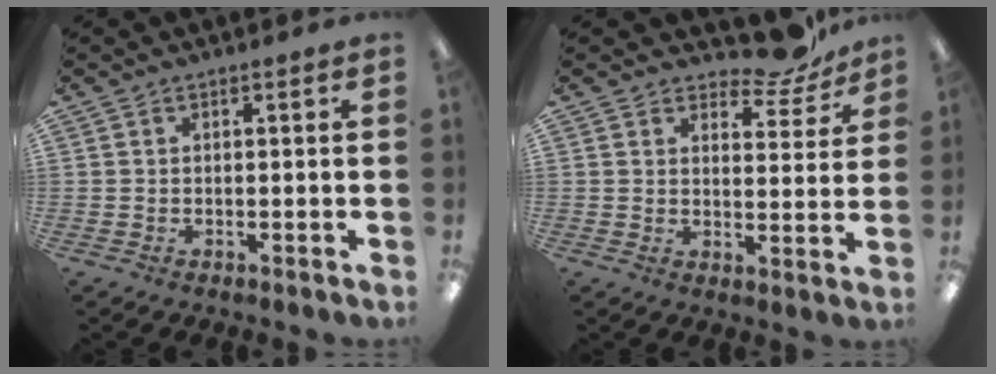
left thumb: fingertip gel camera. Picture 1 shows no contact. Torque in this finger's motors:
{"motor_torque": [-0.14, -0.11, -0.60, 0.04, 0.00]}